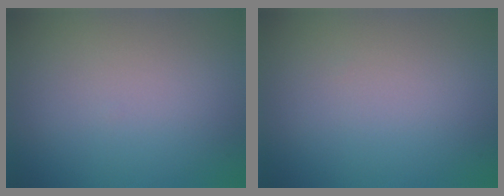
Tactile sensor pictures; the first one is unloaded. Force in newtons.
{"total": 0.0}